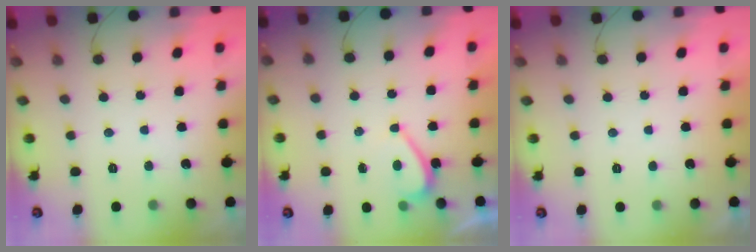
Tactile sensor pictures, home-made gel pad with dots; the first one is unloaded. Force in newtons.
{"total": 2.2, "press": 2.2, "slide": 0.5}
{"total": 2.1, "press": 2.1, "slide": 0.4}